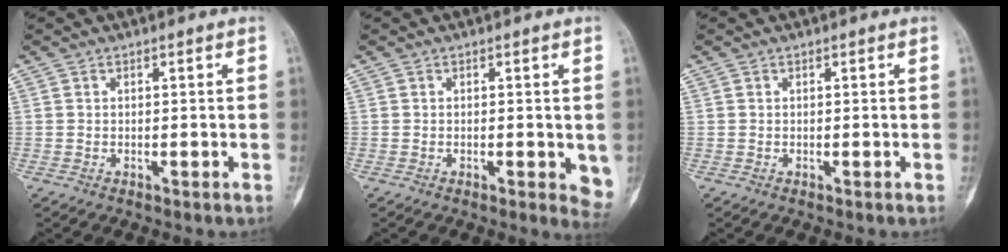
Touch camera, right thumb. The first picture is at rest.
{"total": 4.5, "force": [-0.6, 2.0, 4.0], "torque": [-0.027, -0.008, -0.010]}
{"total": 0.0}